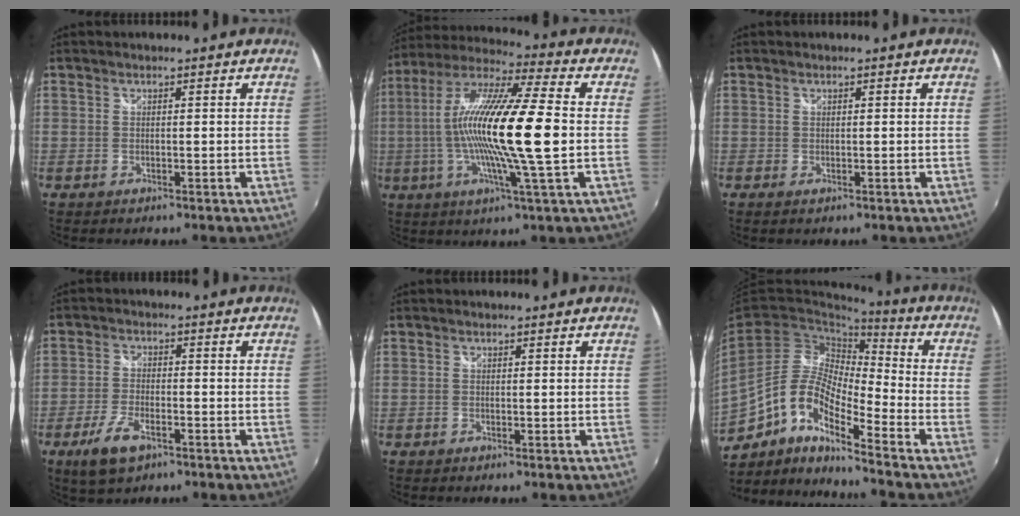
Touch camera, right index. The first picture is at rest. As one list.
[{"total": 19.8, "force": [-1.2, 0.8, 19.8], "torque": [-0.355, -0.003, -0.039]}, {"total": 0.0}, {"total": 7.5, "force": [-4.3, 3.2, 5.2], "torque": [-0.126, -0.013, -0.079]}, {"total": 0.0}, {"total": 13.5, "force": [-7.8, 3.6, 10.4], "torque": [-0.191, -0.006, -0.156]}]